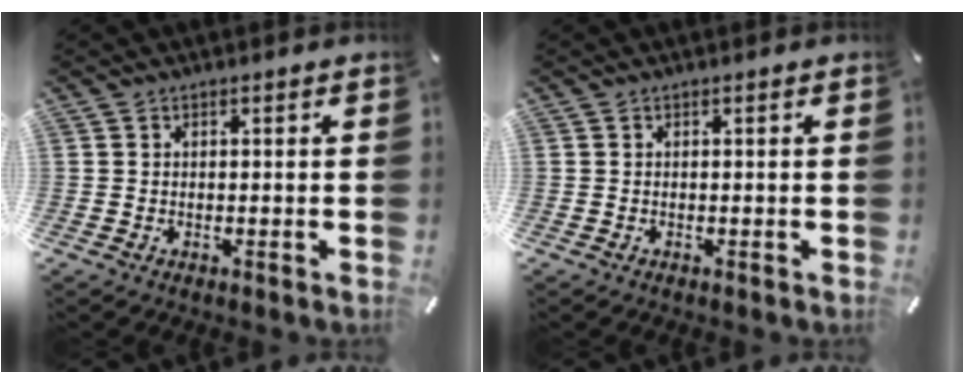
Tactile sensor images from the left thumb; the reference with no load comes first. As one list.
[{"total": 0.0}]